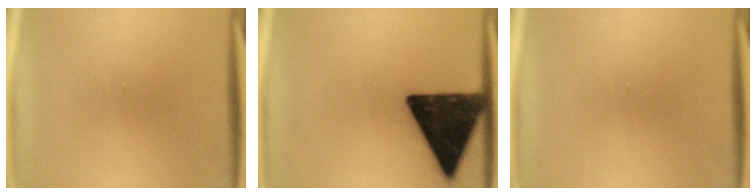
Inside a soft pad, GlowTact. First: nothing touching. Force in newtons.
{"total": 17.2}
{"total": 0.0}